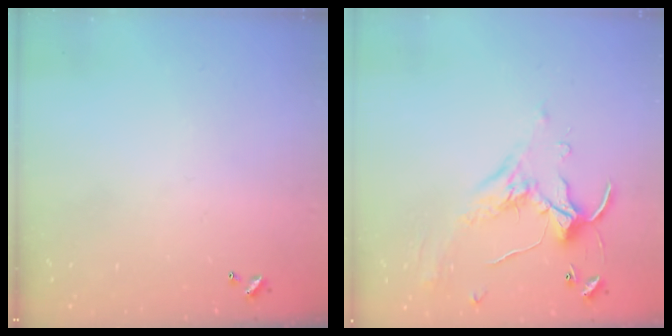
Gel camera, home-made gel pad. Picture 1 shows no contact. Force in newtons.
{"total": 1.2, "press": 0.6, "slide": 1.1}